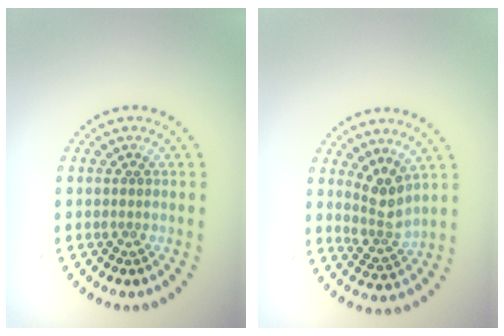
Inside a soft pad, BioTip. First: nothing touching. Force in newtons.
{"total": 2.8, "press": 2.2, "slide": 1.7}